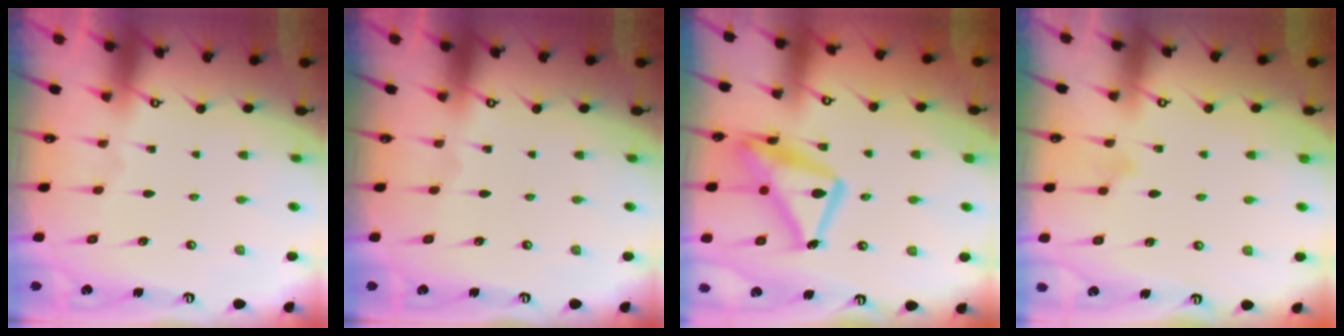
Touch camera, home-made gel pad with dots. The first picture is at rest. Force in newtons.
{"total": 0.0}
{"total": 19.4, "press": 19.4, "slide": 1.4}
{"total": 6.7, "press": 6.5, "slide": 1.4}